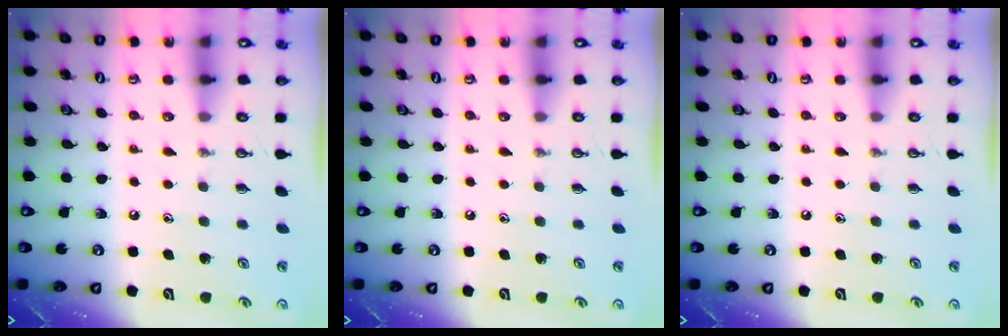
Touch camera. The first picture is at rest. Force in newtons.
{"total": 0.0}
{"total": 0.0}